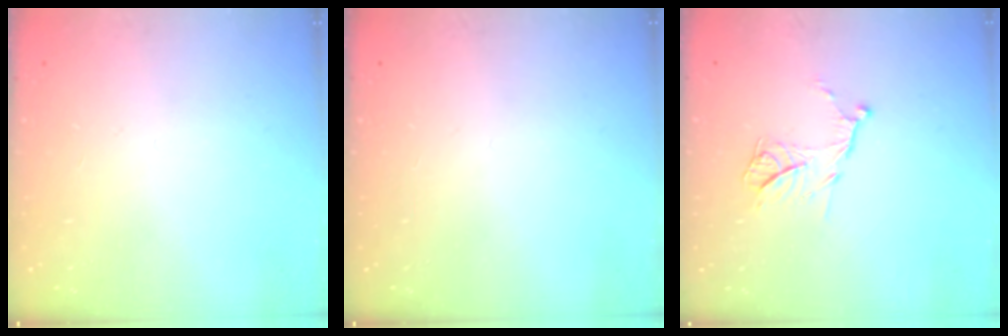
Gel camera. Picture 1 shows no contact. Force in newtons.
{"total": 0.0}
{"total": 11.8, "press": 11.8, "slide": 0.8}